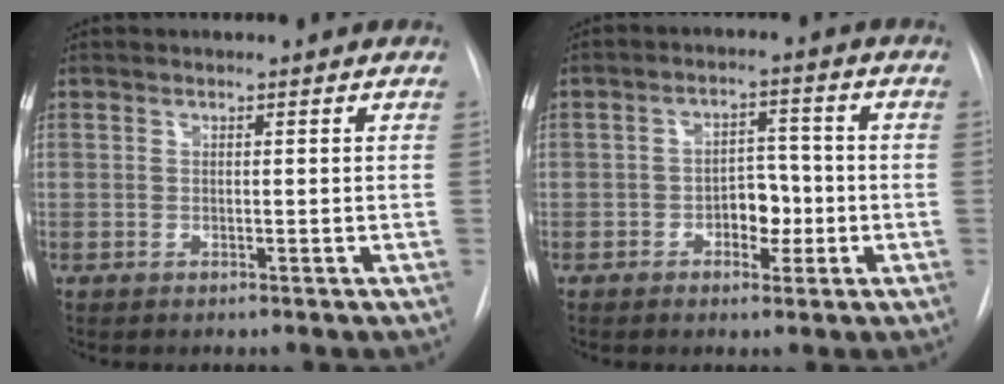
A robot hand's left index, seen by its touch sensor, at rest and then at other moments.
{"total": 4.8, "force": [-1.5, 3.0, 3.5], "torque": [-0.045, 0.011, -0.024]}